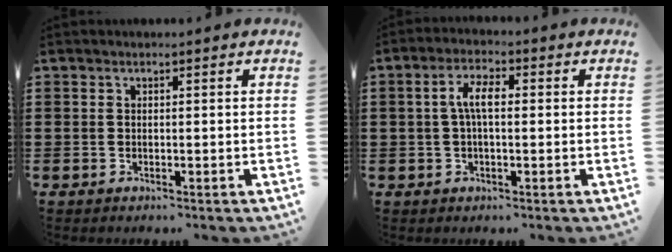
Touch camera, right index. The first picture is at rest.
{"total": 4.3, "force": [0.1, 1.6, 4.0], "torque": [-0.084, 0.004, -0.003]}